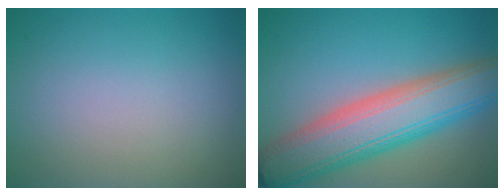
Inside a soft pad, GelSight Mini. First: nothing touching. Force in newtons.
{"total": 9.9, "press": 9.9, "slide": 0.5}